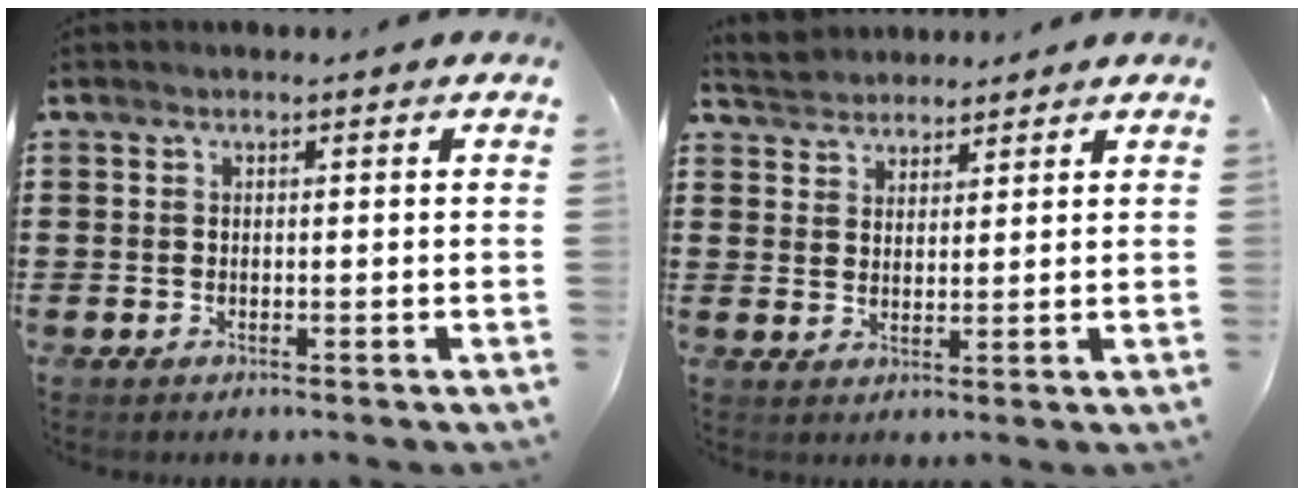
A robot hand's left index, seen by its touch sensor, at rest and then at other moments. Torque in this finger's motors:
{"motor_torque": [0.16, -0.09, 0.17, 0.05]}